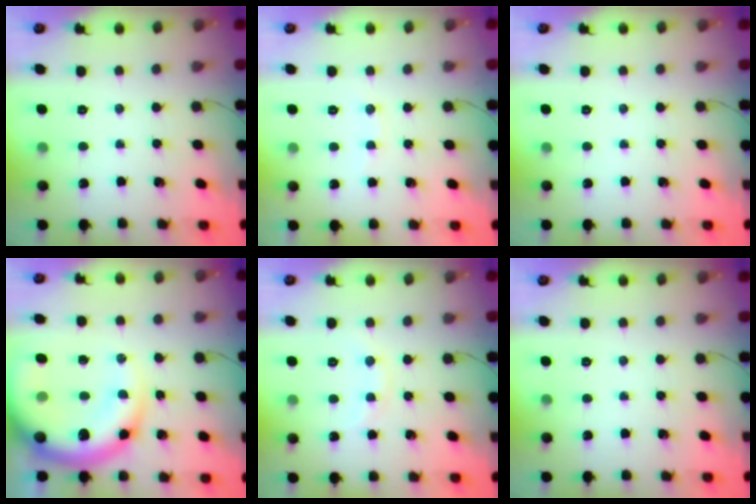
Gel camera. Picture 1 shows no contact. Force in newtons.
{"total": 4.2, "press": 4.2, "slide": 0.7}
{"total": 0.0}
{"total": 22.7, "press": 22.2, "slide": 5.0}
{"total": 5.2, "press": 5.1, "slide": 1.1}
{"total": 0.0}